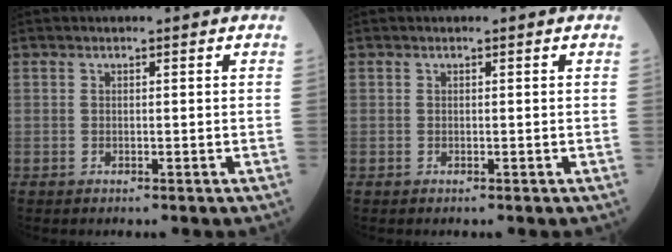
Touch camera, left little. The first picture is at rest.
{"total": 0.0}